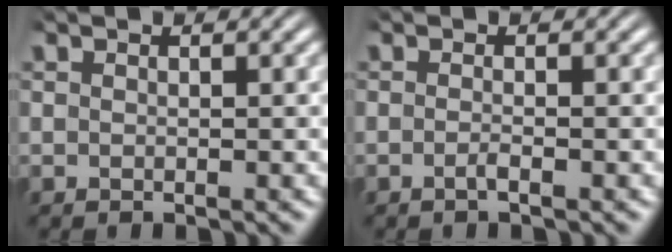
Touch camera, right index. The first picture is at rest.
{"total": 0.9, "force": [-0.7, 0.1, 0.5], "torque": [-0.010, 0.001, -0.018]}